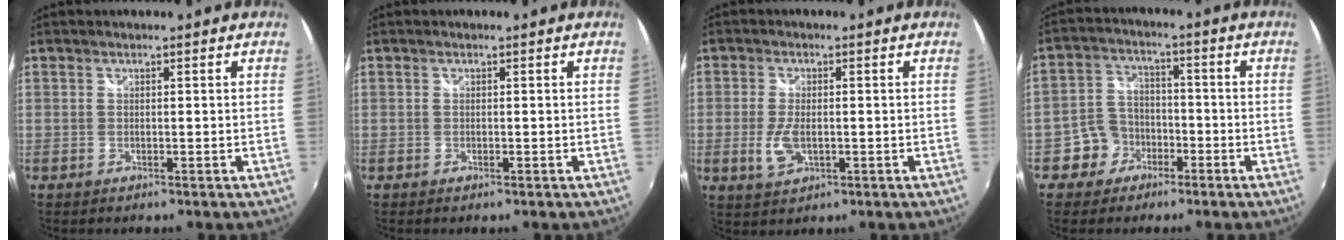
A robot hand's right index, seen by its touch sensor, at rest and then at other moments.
{"total": 0.0}
{"total": 5.0, "force": [-1.1, 2.5, 4.2], "torque": [-0.094, -0.008, -0.018]}
{"total": 6.7, "force": [-3.6, 5.6, 1.0], "torque": [-0.032, 0.028, -0.058]}